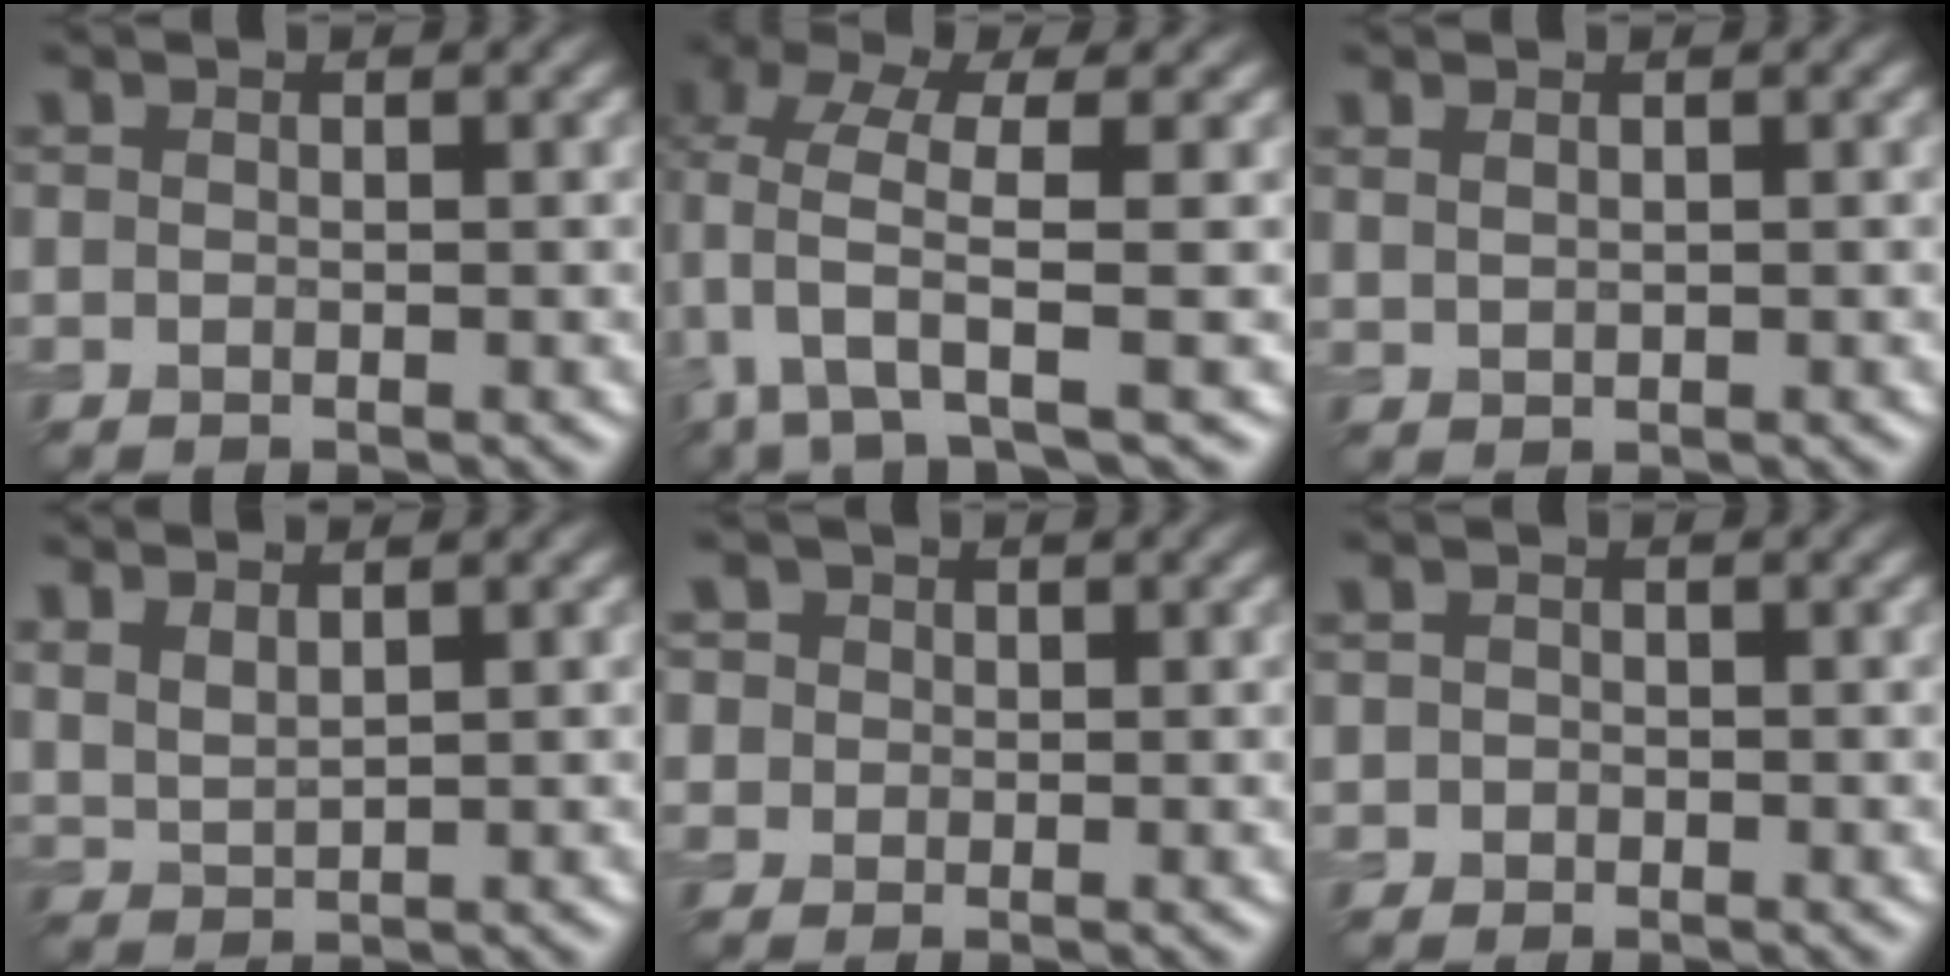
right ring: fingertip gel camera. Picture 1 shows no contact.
{"total": 5.3, "force": [0.1, 1.6, 5.1], "torque": [-0.110, -0.005, -0.001]}
{"total": 1.0, "force": [0.6, 0.5, 0.6], "torque": [-0.018, -0.002, 0.018]}
{"total": 2.4, "force": [1.9, 0.8, 1.2], "torque": [-0.029, 0.004, 0.045]}
{"total": 5.0, "force": [2.2, 4.0, 2.0], "torque": [-0.043, 0.020, 0.017]}
{"total": 1.0, "force": [-0.2, 1.0, 0.2], "torque": [0.009, -0.004, -0.008]}